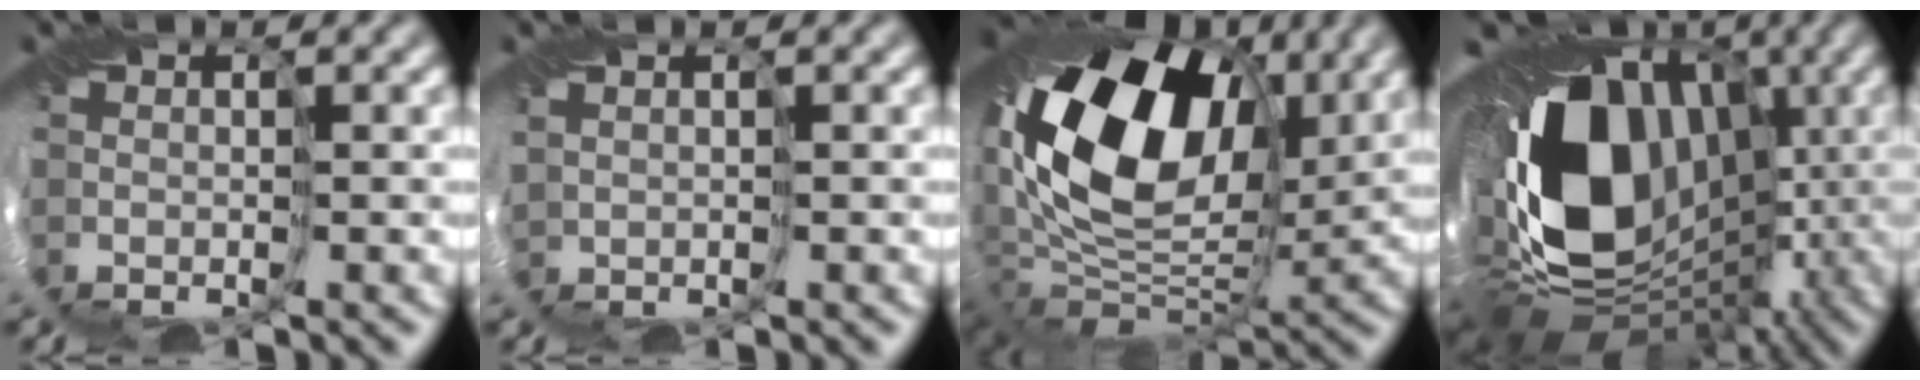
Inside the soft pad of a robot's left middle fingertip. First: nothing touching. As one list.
[{"total": 0.5, "force": [0.4, 0.3, 0.1], "torque": [-0.007, -0.002, 0.009]}, {"total": 18.4, "force": [3.5, 12.5, 13.1], "torque": [-0.258, 0.013, 0.058]}, {"total": 19.0, "force": [-0.9, 13.8, 13.0], "torque": [-0.245, -0.009, -0.016]}]